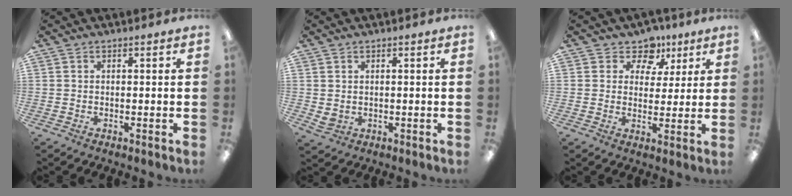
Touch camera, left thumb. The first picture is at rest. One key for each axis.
{"total": 1.9, "fx": 0.6, "fy": 1.5, "fz": 0.9, "tx": -0.009, "ty": -0.002, "tz": 0.009}
{"total": 8.1, "fx": 4.8, "fy": 6.0, "fz": 2.6, "tx": -0.037, "ty": -0.030, "tz": 0.087}